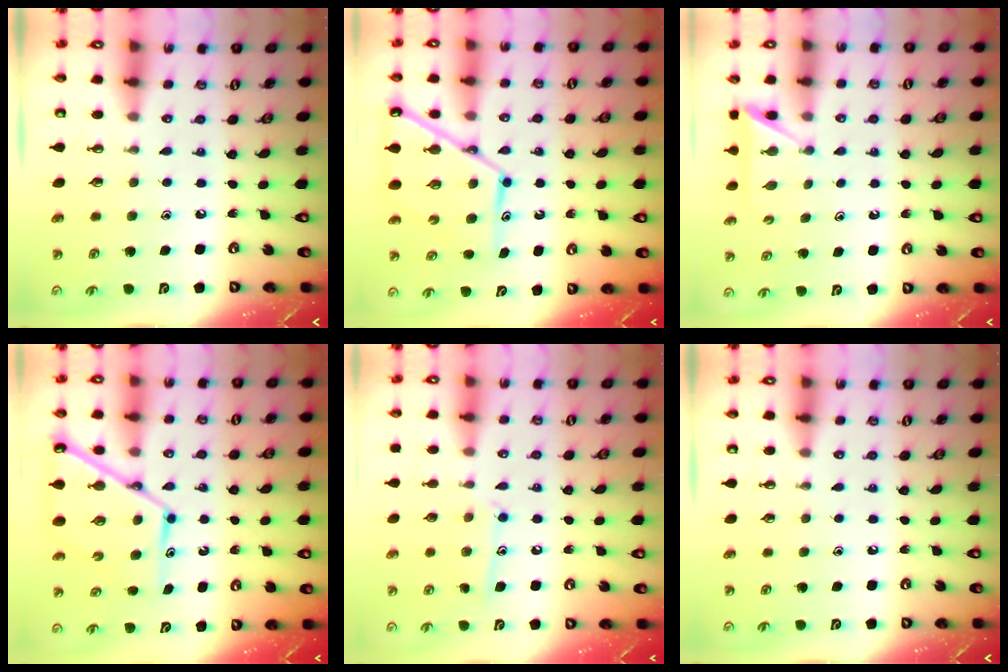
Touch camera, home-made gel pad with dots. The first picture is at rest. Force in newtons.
{"total": 13.0, "press": 13.0, "slide": 1.1}
{"total": 4.6, "press": 4.6, "slide": 0.4}
{"total": 14.3, "press": 14.2, "slide": 1.4}
{"total": 9.5, "press": 9.5, "slide": 0.7}
{"total": 0.0}